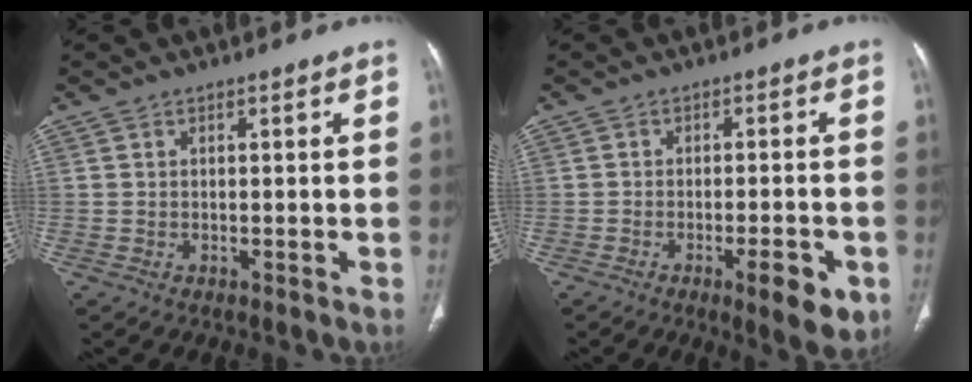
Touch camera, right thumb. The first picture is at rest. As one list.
[{"total": 7.6, "force": [-3.3, 2.2, 6.5], "torque": [-0.084, 0.004, -0.042]}]